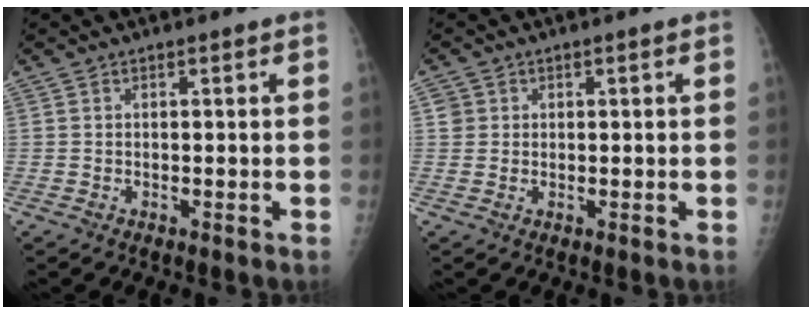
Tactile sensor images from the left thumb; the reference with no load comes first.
{"total": 2.0, "force": [0.5, 1.9, 0.2], "torque": [0.011, 0.001, 0.005]}